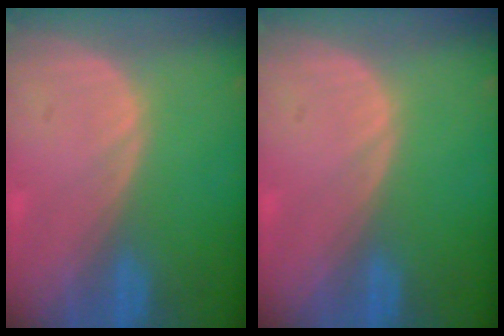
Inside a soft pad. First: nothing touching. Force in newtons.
{"total": 0.0}